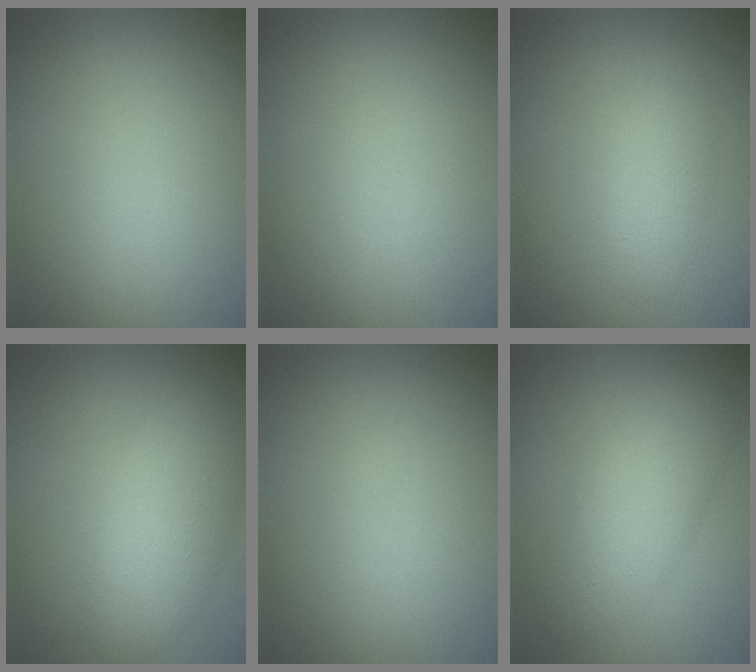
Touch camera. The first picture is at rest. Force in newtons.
{"total": 0.0}
{"total": 2.3, "press": 2.3, "slide": 0.1}
{"total": 4.4, "press": 4.4, "slide": 0.2}
{"total": 0.0}
{"total": 4.2, "press": 4.2, "slide": 0.0}